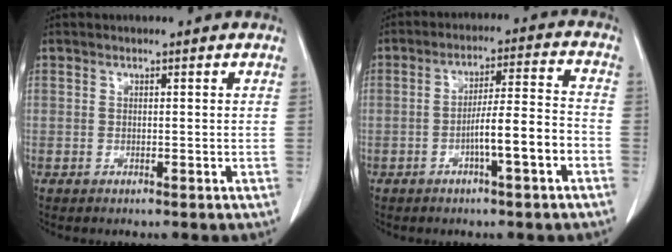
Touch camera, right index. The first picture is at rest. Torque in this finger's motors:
{"motor_torque": [1.06, -0.39, 0.53, 0.14]}